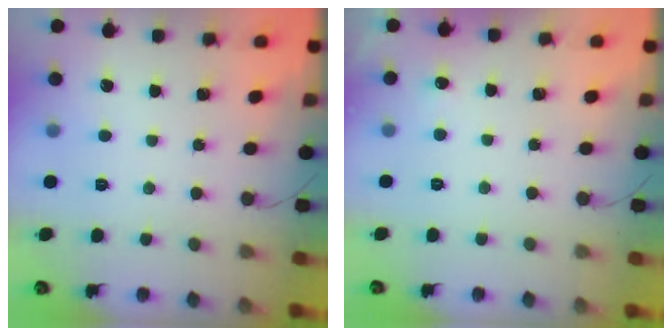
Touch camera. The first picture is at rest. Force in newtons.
{"total": 2.5, "press": 2.2, "slide": 1.1}